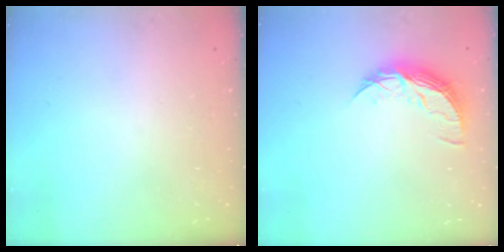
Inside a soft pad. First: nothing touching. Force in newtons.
{"total": 8.7, "press": 8.7, "slide": 0.4}